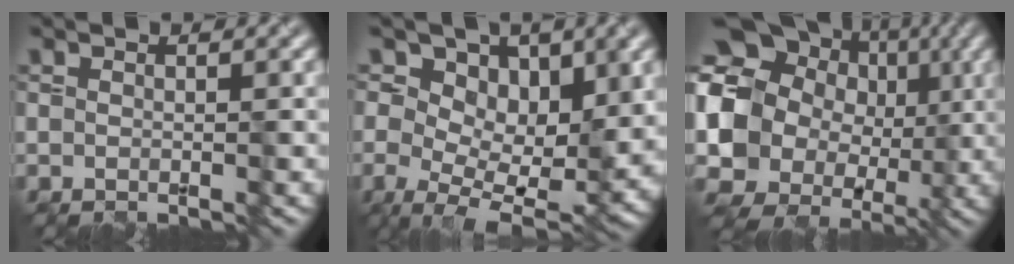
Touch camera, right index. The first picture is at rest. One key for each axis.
{"total": 9.4, "fx": 1.5, "fy": 5.3, "fz": 7.6, "tx": -0.111, "ty": -0.008, "tz": 0.019}
{"total": 13.6, "fx": 2.2, "fy": 11.5, "fz": 6.8, "tx": -0.145, "ty": -0.001, "tz": 0.024}